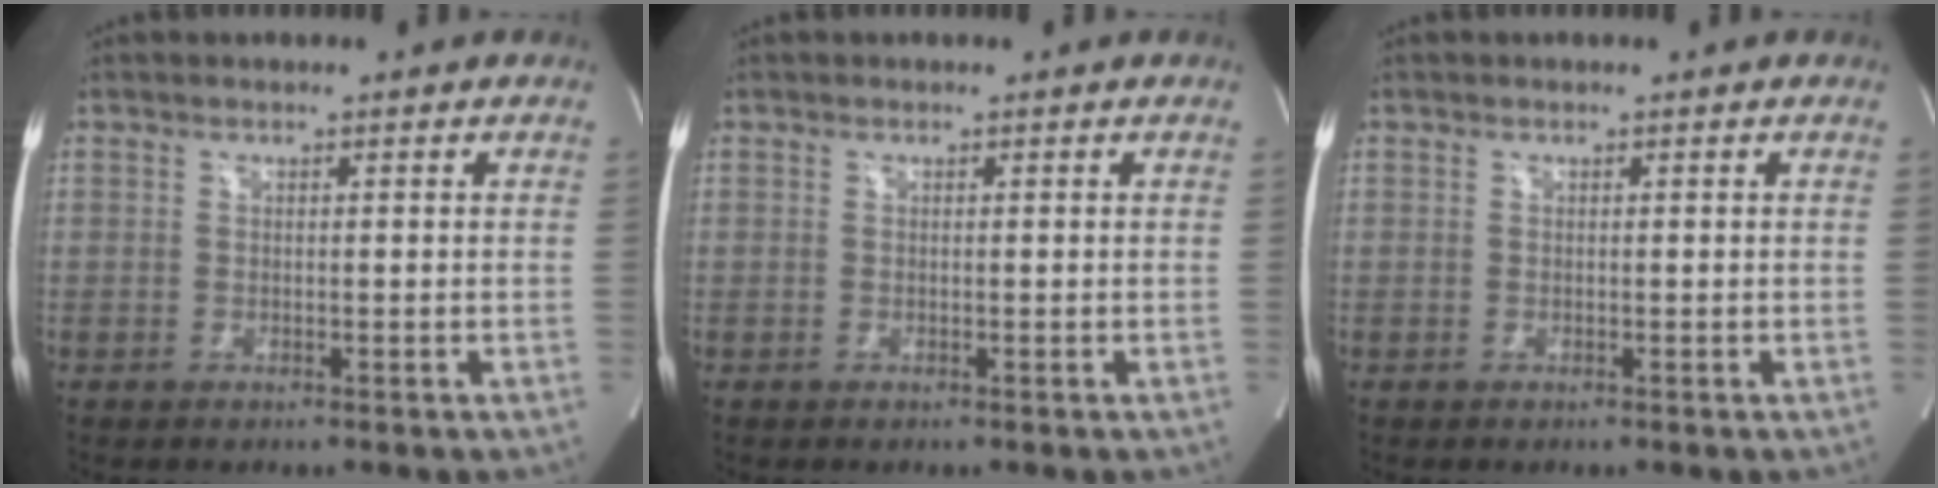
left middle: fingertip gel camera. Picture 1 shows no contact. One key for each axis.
{"total": 0.0}
{"total": 0.0}